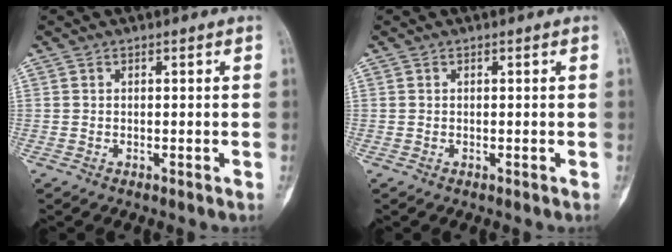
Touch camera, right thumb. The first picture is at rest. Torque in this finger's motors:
{"motor_torque": [0.19, -0.01, 0.01, -0.01, 0.00]}